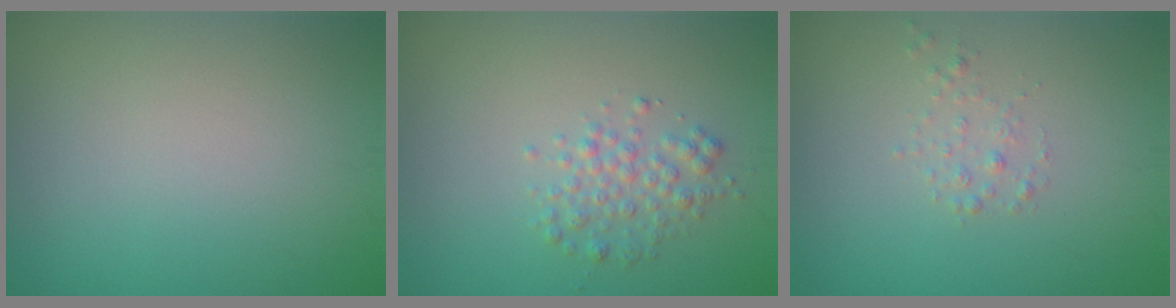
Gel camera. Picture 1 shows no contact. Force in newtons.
{"total": 2.2, "press": 2.2, "slide": 0.0}
{"total": 1.0, "press": 1.0, "slide": 0.0}